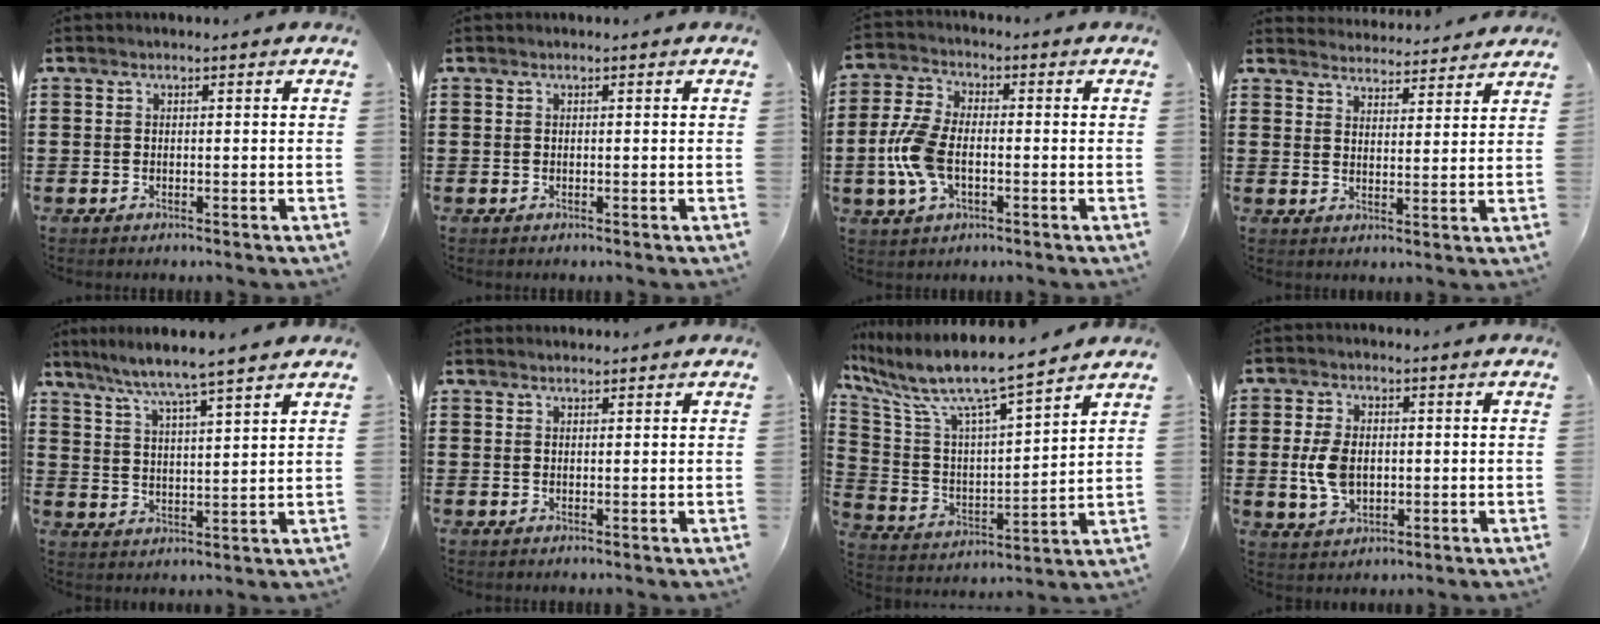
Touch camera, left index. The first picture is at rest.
{"total": 0.0}
{"total": 8.8, "force": [-1.5, 4.8, 7.2], "torque": [-0.179, -0.006, -0.033]}
{"total": 4.0, "force": [4.0, 0.2, -0.2], "torque": [-0.011, -0.021, 0.072]}
{"total": 5.0, "force": [4.5, -1.0, 2.0], "torque": [-0.061, -0.031, 0.073]}
{"total": 1.1, "force": [1.1, 0.2, 0.1], "torque": [-0.004, 0.000, 0.021]}
{"total": 8.4, "force": [7.0, 0.8, 4.5], "torque": [-0.120, -0.055, 0.112]}
{"total": 6.2, "force": [0.1, 4.0, 4.8], "torque": [-0.123, 0.002, -0.005]}